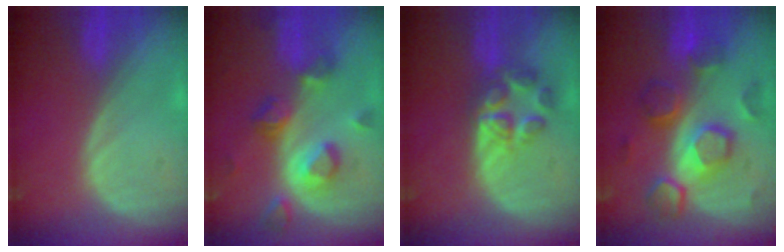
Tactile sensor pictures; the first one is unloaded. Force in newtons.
{"total": 7.5, "press": 7.4, "slide": 1.4}
{"total": 6.8, "press": 5.8, "slide": 3.4}
{"total": 9.3, "press": 9.3, "slide": 0.4}